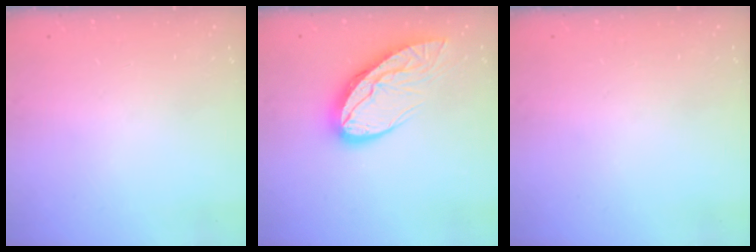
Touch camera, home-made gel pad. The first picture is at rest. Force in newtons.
{"total": 13.0, "press": 12.9, "slide": 1.1}
{"total": 0.0}